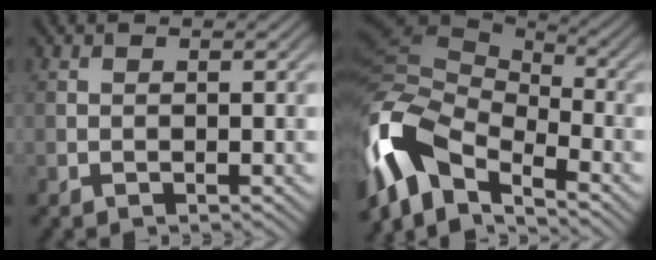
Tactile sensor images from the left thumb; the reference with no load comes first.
{"total": 13.3, "force": [-5.6, 7.4, 9.6], "torque": [-0.218, -0.002, -0.117]}